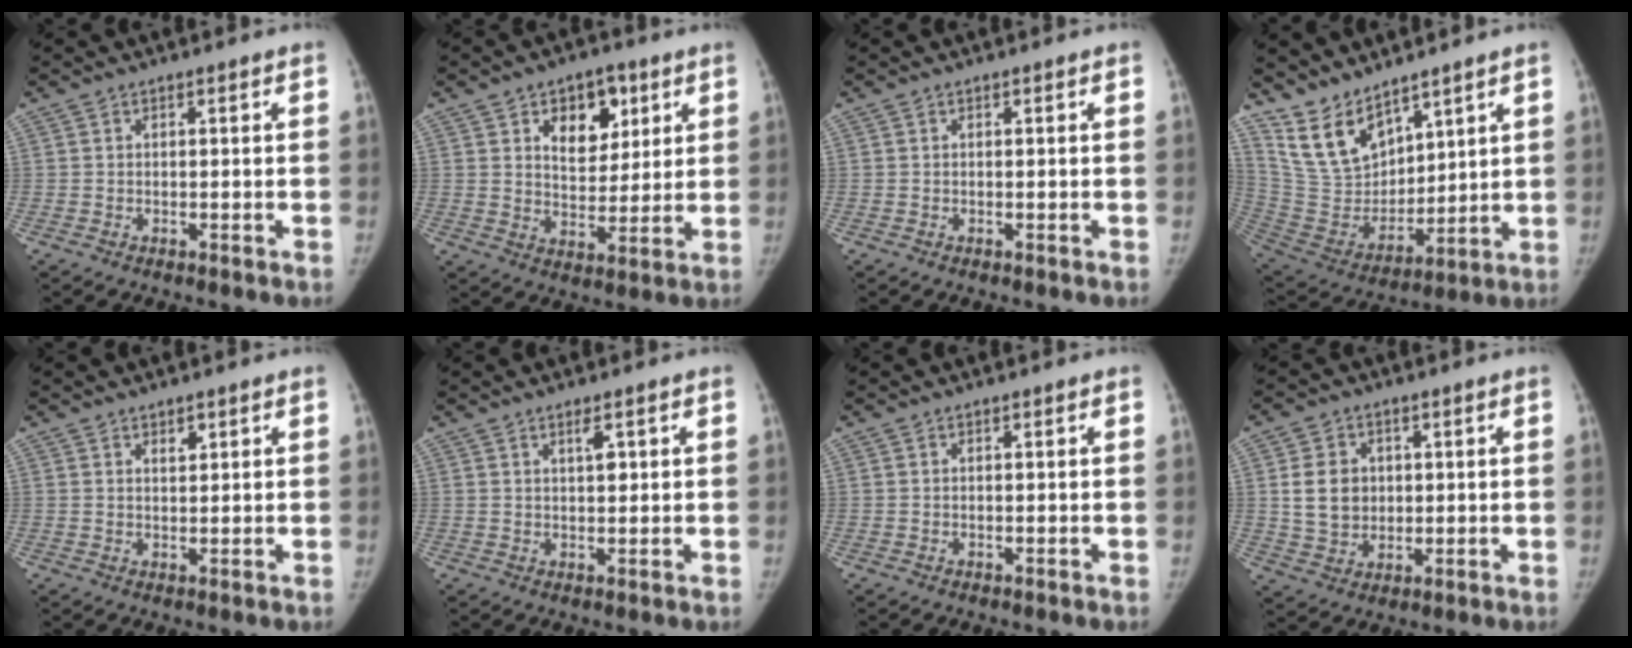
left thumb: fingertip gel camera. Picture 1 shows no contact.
{"total": 10.7, "force": [4.7, 7.0, 6.6], "torque": [-0.054, -0.021, 0.073]}
{"total": 0.0}
{"total": 13.4, "force": [10.1, 6.8, 5.5], "torque": [-0.076, -0.066, 0.221]}
{"total": 1.9, "force": [1.1, 1.0, 1.1], "torque": [-0.010, -0.006, 0.019]}
{"total": 2.5, "force": [1.1, 1.0, 2.0], "torque": [-0.028, -0.005, 0.018]}
{"total": 0.0}
{"total": 8.3, "force": [1.2, 6.9, 4.5], "torque": [-0.054, -0.005, 0.029]}